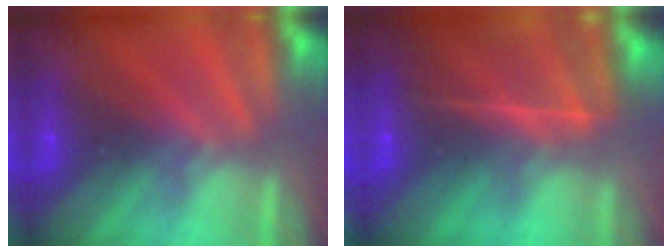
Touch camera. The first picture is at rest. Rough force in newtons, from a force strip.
{"total": 7.4}